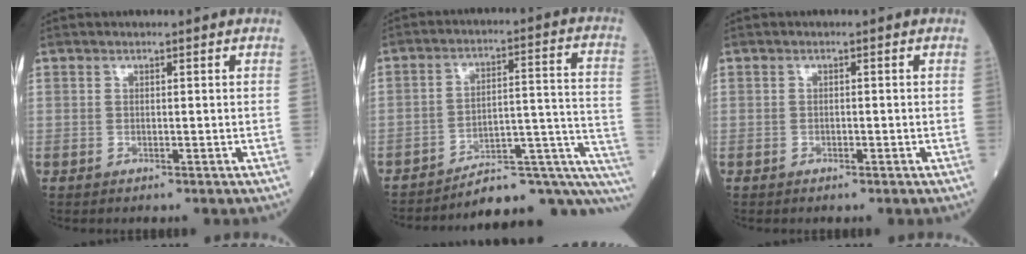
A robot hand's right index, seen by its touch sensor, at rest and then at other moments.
{"total": 16.8, "force": [-14.0, 3.1, 8.7], "torque": [-0.047, 0.065, -0.186]}
{"total": 0.7, "force": [-0.4, 0.3, 0.4], "torque": [-0.006, 0.002, -0.006]}